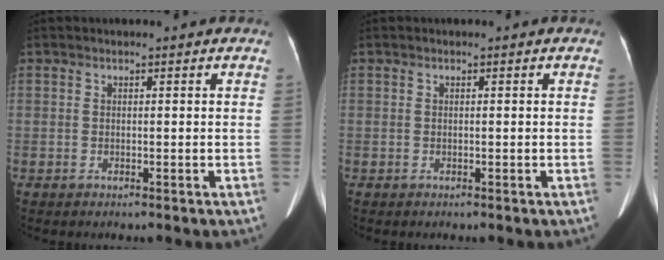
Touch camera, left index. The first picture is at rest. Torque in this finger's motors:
{"motor_torque": [0.00, 0.00, 0.00, 0.00]}